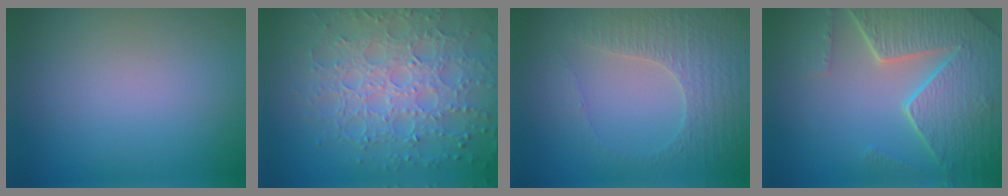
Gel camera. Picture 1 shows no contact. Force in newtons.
{"total": 7.9, "press": 6.0, "slide": 5.2}
{"total": 3.3, "press": 3.1, "slide": 1.0}
{"total": 8.1, "press": 5.8, "slide": 5.6}